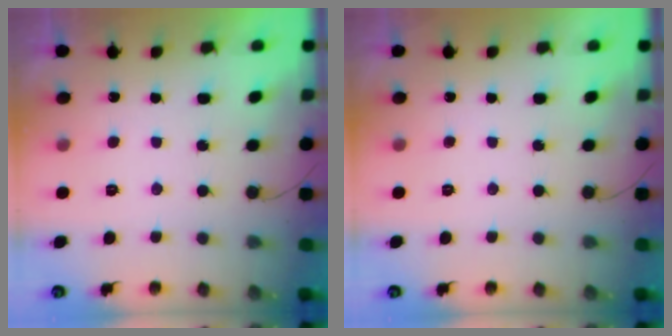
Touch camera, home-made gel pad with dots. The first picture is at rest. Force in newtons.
{"total": 0.0}